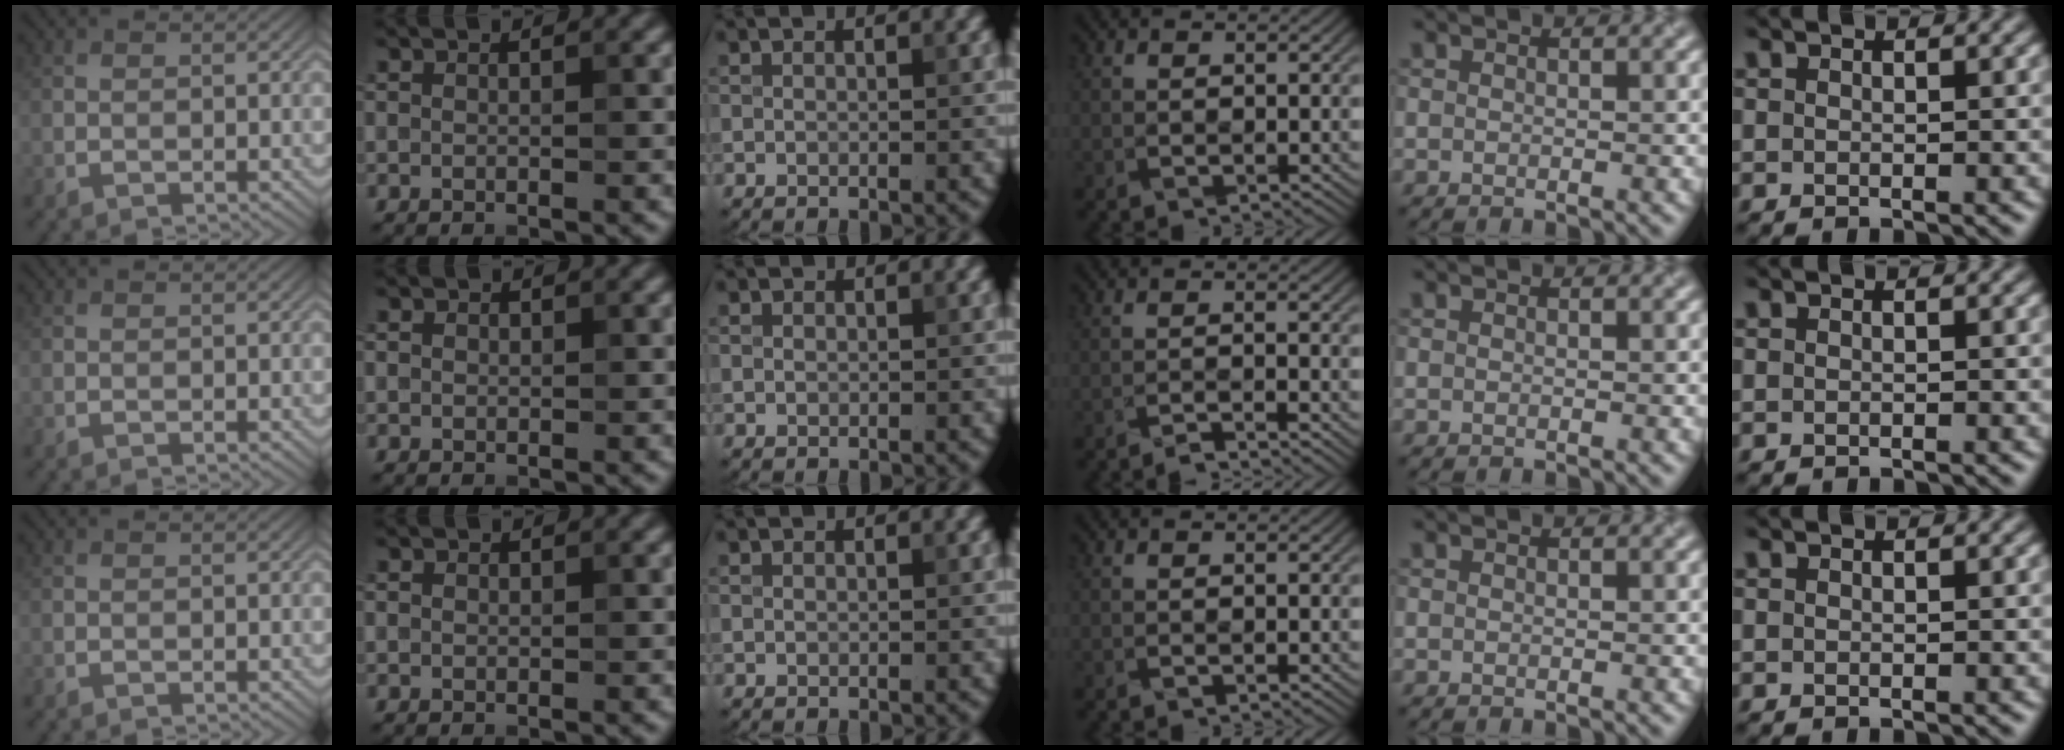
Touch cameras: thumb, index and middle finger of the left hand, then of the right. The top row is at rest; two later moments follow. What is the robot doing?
{"motion": "fold", "object": "apron"}